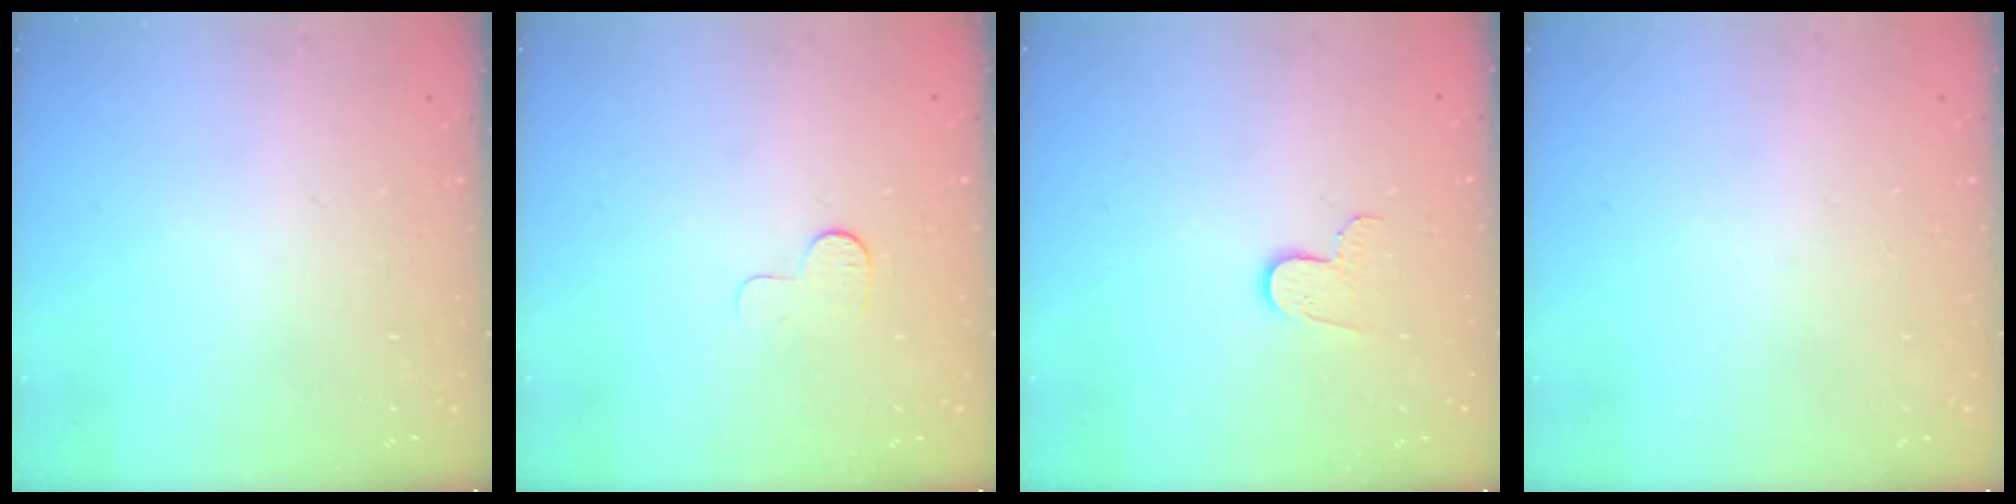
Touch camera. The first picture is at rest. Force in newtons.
{"total": 5.3, "press": 5.3, "slide": 0.4}
{"total": 5.9, "press": 5.9, "slide": 0.6}
{"total": 0.6, "press": 0.6, "slide": 0.2}